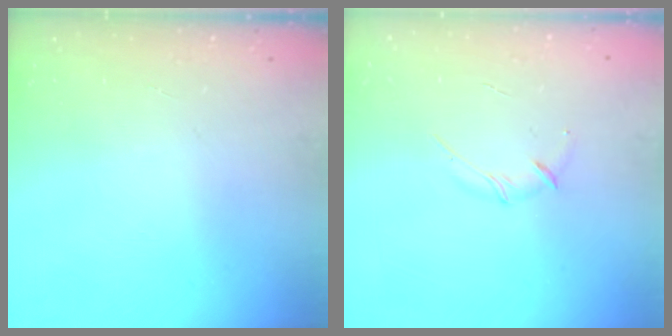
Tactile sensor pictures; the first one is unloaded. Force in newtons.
{"total": 3.4, "press": 3.3, "slide": 0.8}